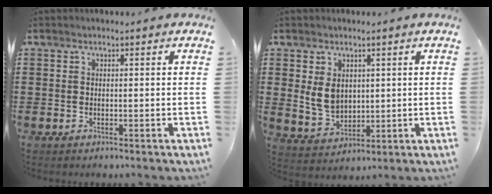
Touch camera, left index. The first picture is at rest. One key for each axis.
{"total": 5.1, "fx": 1.3, "fy": 4.0, "fz": 3.0, "tx": -0.068, "ty": 0.004, "tz": 0.022}